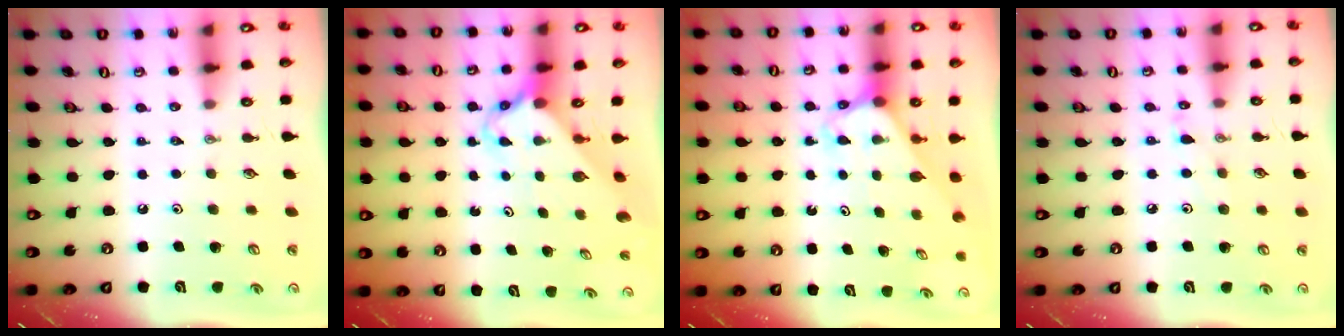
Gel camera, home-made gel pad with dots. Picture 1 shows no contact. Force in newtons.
{"total": 2.7, "press": 2.7, "slide": 0.2}
{"total": 2.8, "press": 2.8, "slide": 0.2}
{"total": 4.9, "press": 4.9, "slide": 0.5}